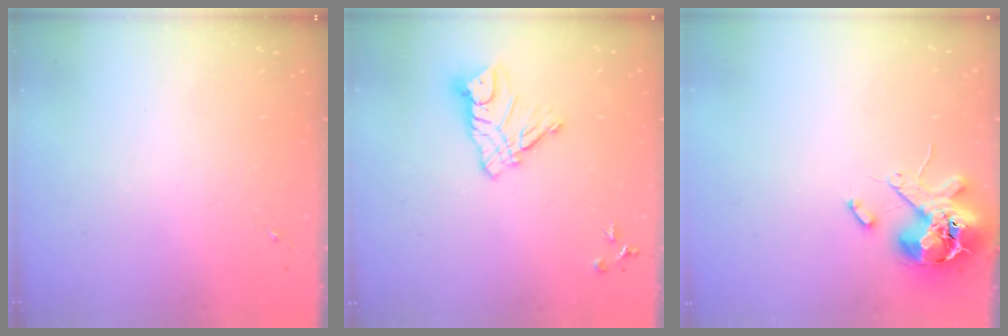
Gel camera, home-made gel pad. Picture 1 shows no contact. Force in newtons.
{"total": 11.6, "press": 11.6, "slide": 0.7}
{"total": 12.8, "press": 12.6, "slide": 2.0}